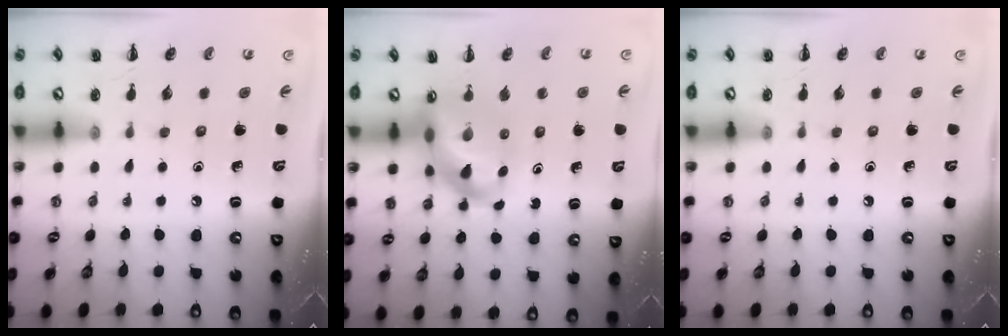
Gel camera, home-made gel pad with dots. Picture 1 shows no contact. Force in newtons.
{"total": 12.2, "press": 11.6, "slide": 3.6}
{"total": 0.0}